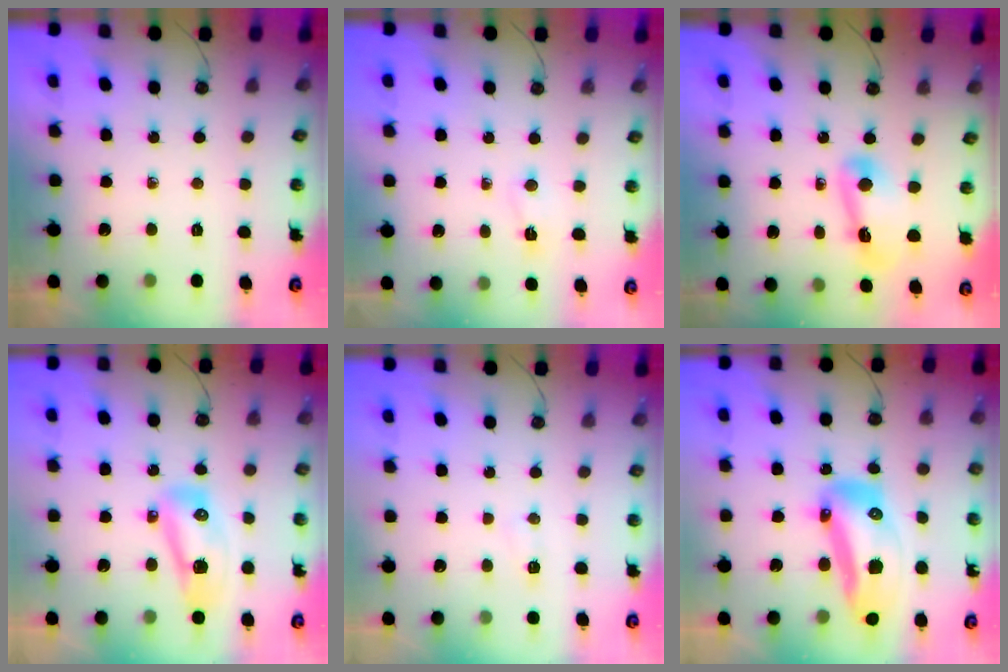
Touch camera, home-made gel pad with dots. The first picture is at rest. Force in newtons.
{"total": 2.1, "press": 2.0, "slide": 0.5}
{"total": 12.5, "press": 10.2, "slide": 7.3}
{"total": 10.6, "press": 10.5, "slide": 1.4}
{"total": 4.1, "press": 4.0, "slide": 0.5}
{"total": 27.1, "press": 21.3, "slide": 16.7}